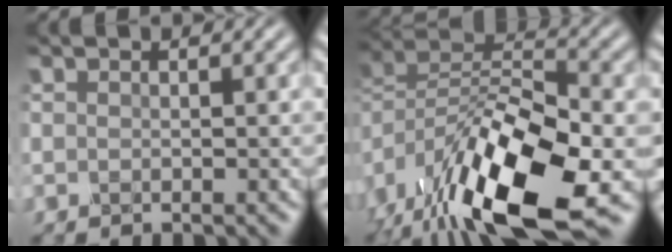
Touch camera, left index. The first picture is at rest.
{"total": 15.0, "force": [-8.2, 6.2, 11.0], "torque": [-0.201, -0.015, -0.141]}